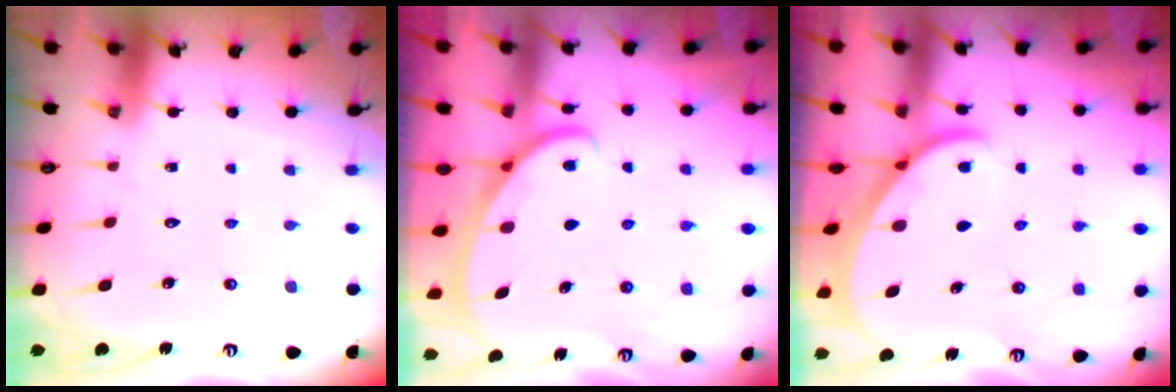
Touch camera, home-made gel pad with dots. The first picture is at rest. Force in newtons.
{"total": 2.9, "press": 2.9, "slide": 0.3}
{"total": 1.9, "press": 1.9, "slide": 0.0}